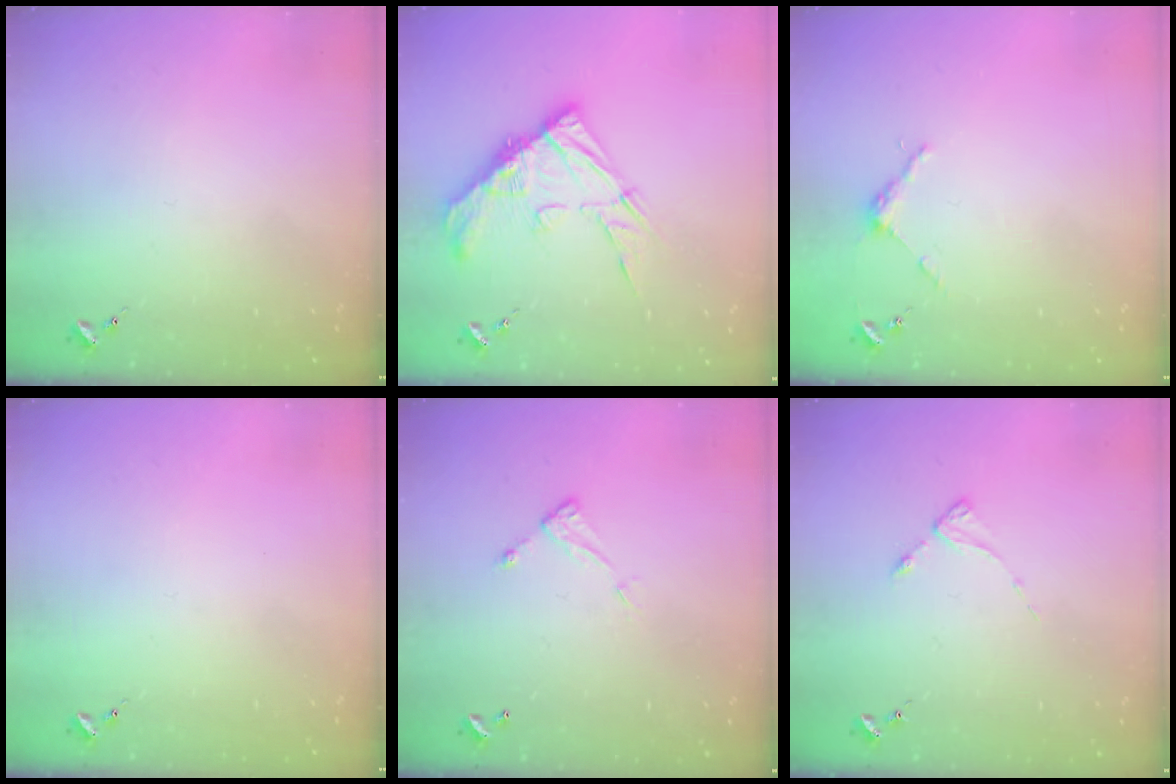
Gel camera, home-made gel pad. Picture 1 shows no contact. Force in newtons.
{"total": 15.6, "press": 15.5, "slide": 1.4}
{"total": 3.9, "press": 3.9, "slide": 0.2}
{"total": 0.0}
{"total": 5.8, "press": 5.8, "slide": 0.2}
{"total": 2.9, "press": 2.8, "slide": 0.4}